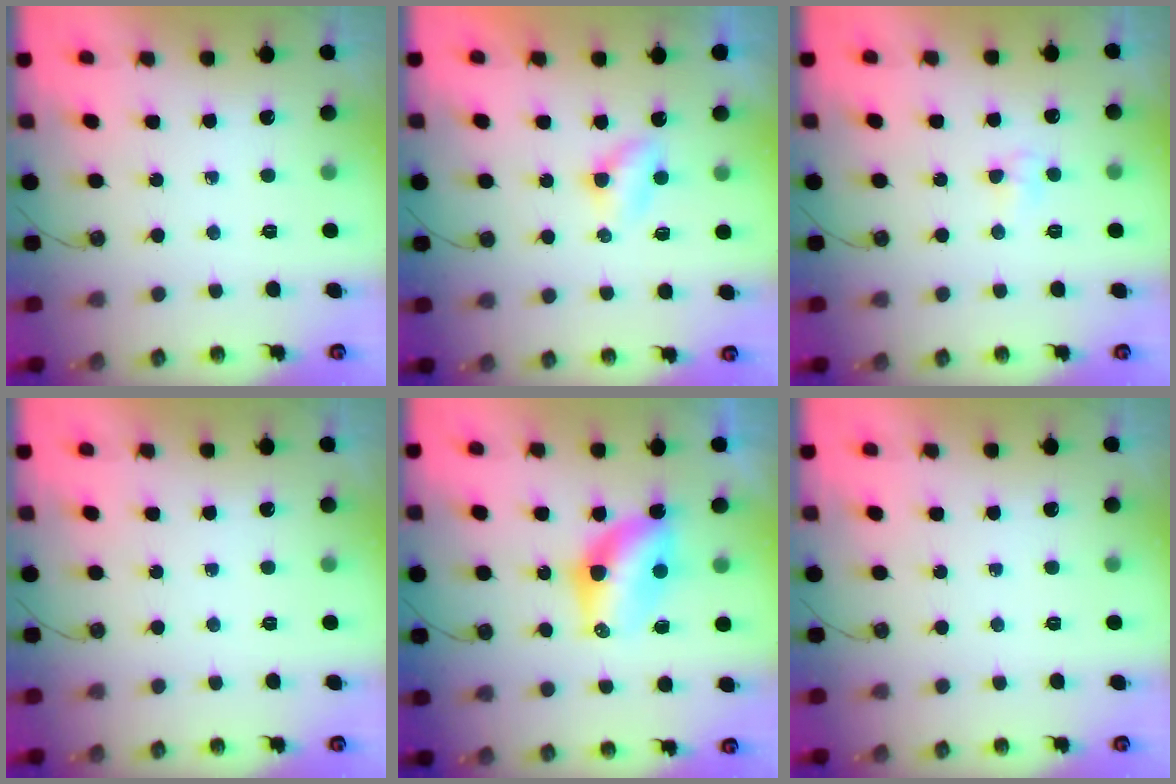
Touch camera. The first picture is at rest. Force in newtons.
{"total": 2.7, "press": 2.7, "slide": 0.4}
{"total": 3.4, "press": 3.3, "slide": 0.6}
{"total": 0.0}
{"total": 7.3, "press": 7.3, "slide": 0.5}
{"total": 0.0}